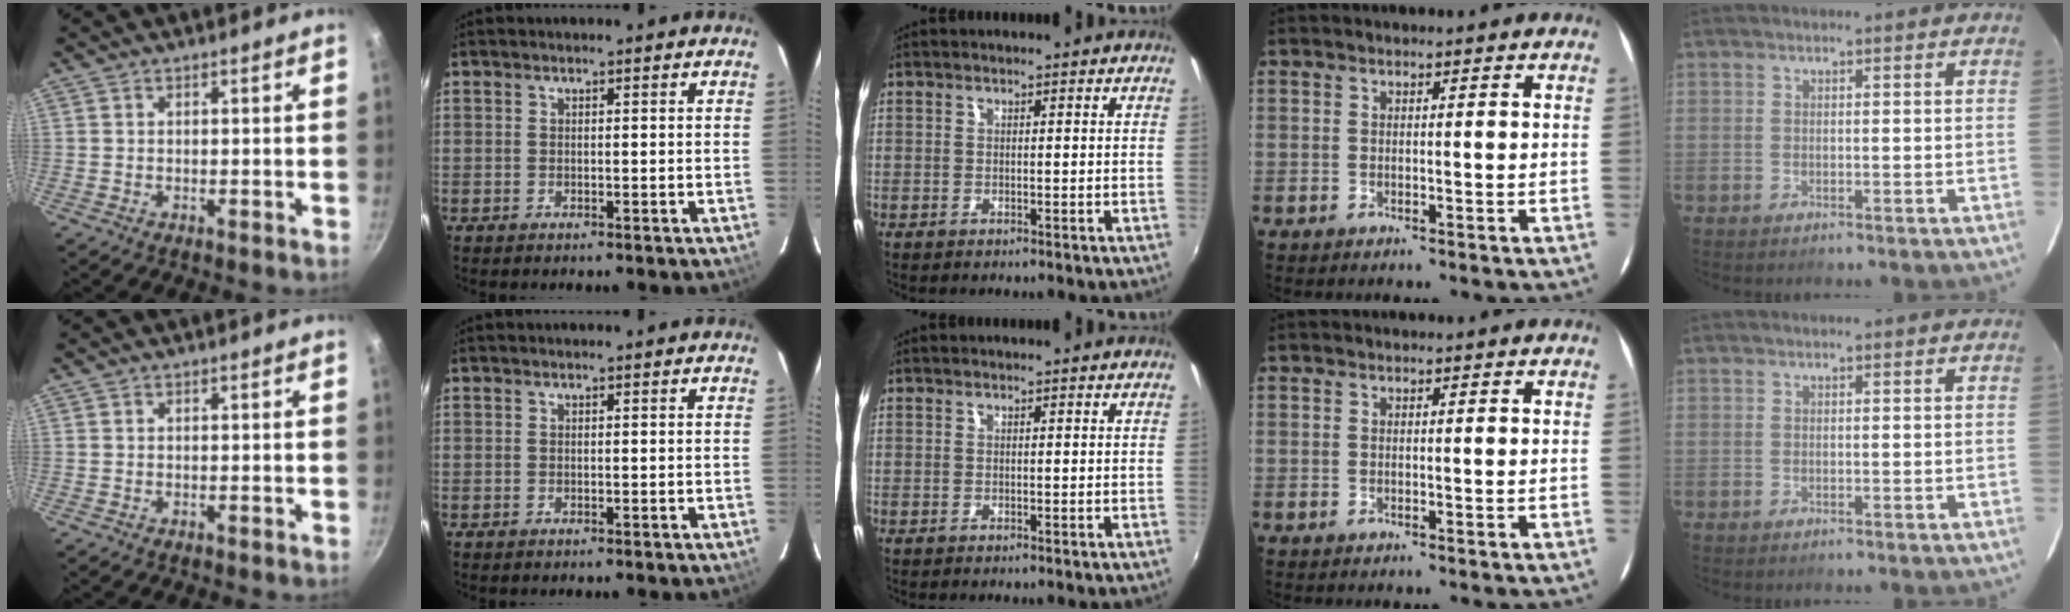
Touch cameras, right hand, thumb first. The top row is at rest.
{}